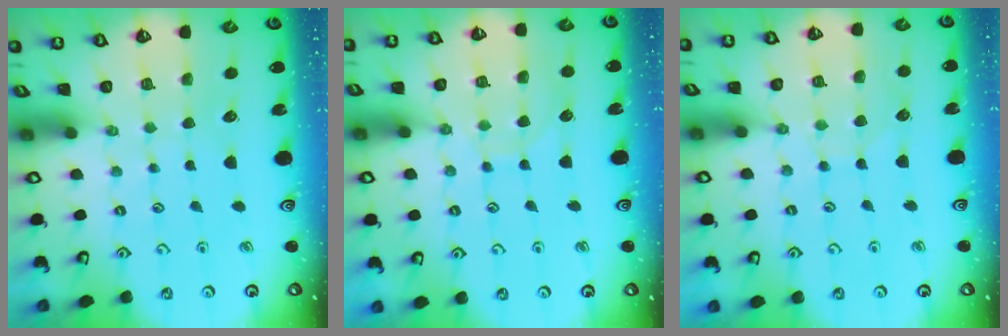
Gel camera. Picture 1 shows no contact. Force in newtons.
{"total": 8.4, "press": 8.4, "slide": 0.7}
{"total": 7.1, "press": 7.0, "slide": 0.5}